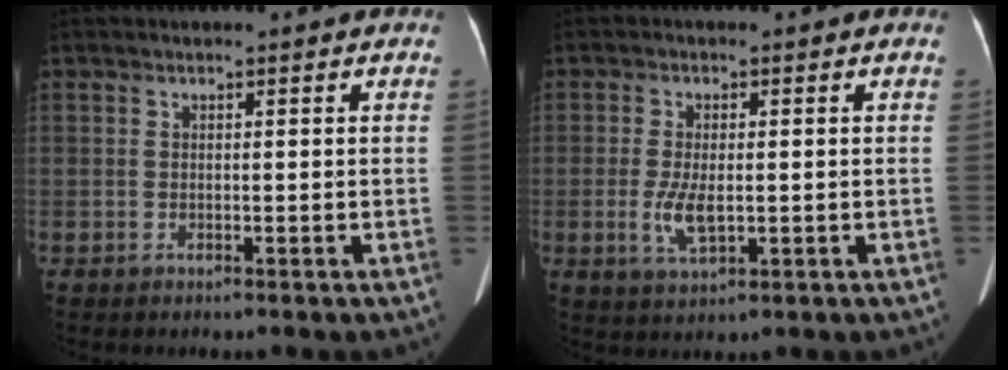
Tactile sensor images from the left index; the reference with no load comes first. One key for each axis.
{"total": 4.7, "fx": -0.7, "fy": 1.7, "fz": 4.3, "tx": -0.091, "ty": -0.008, "tz": -0.008}